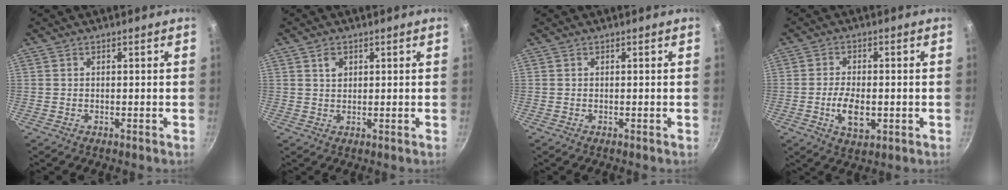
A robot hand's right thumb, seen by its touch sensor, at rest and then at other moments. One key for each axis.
{"total": 2.3, "fx": 1.0, "fy": 1.7, "fz": 1.2, "tx": -0.013, "ty": -0.002, "tz": 0.017}
{"total": 0.0}
{"total": 7.1, "fx": -1.5, "fy": 3.7, "fz": 5.9, "tx": -0.104, "ty": 0.002, "tz": -0.023}